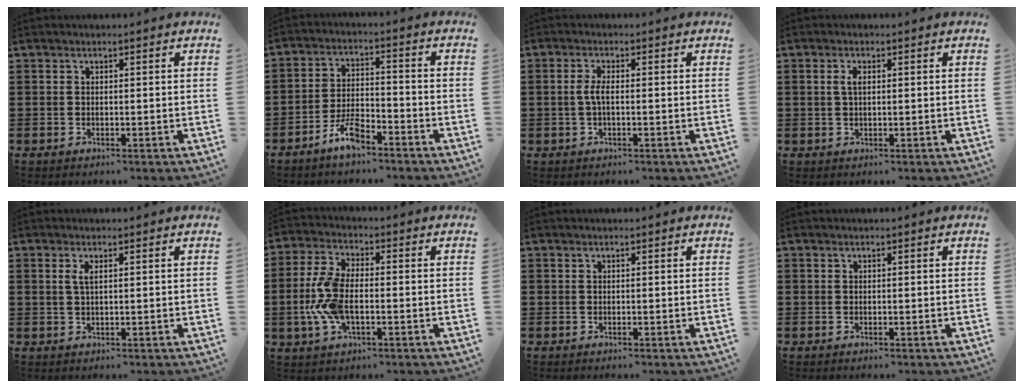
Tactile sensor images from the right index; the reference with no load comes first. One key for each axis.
{"total": 5.8, "fx": -4.3, "fy": 1.8, "fz": 3.4, "tx": -0.077, "ty": 0.010, "tz": -0.084}
{"total": 2.6, "fx": -0.3, "fy": 0.7, "fz": 2.4, "tx": -0.061, "ty": -0.004, "tz": -0.012}
{"total": 2.0, "fx": 0.4, "fy": 0.8, "fz": 1.7, "tx": -0.037, "ty": 0.006, "tz": 0.005}
{"total": 1.7, "fx": 0.5, "fy": 0.5, "fz": 1.5, "tx": -0.032, "ty": 0.003, "tz": 0.008}
{"total": 8.3, "fx": -1.4, "fy": 4.2, "fz": 7.0, "tx": -0.172, "ty": -0.005, "tz": -0.033}
{"total": 0.0}
{"total": 0.0}